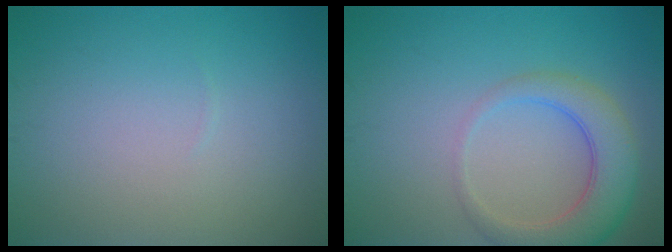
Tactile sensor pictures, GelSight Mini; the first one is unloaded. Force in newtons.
{"total": 5.0, "press": 4.9, "slide": 0.5}